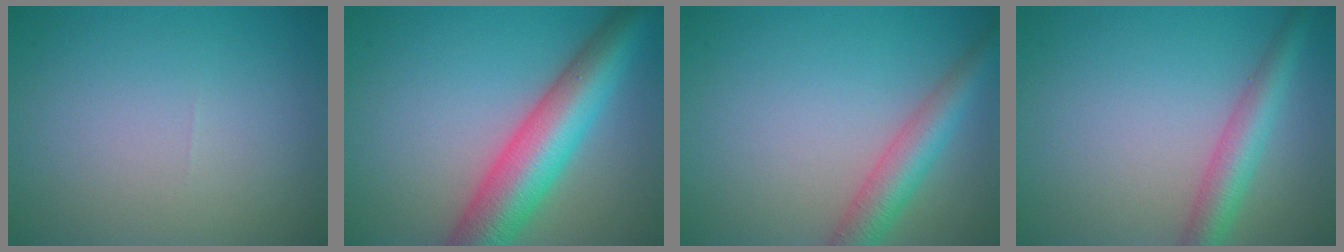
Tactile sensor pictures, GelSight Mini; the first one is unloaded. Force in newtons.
{"total": 9.2, "press": 9.2, "slide": 0.2}
{"total": 4.4, "press": 4.4, "slide": 0.1}
{"total": 3.9, "press": 3.9, "slide": 0.1}